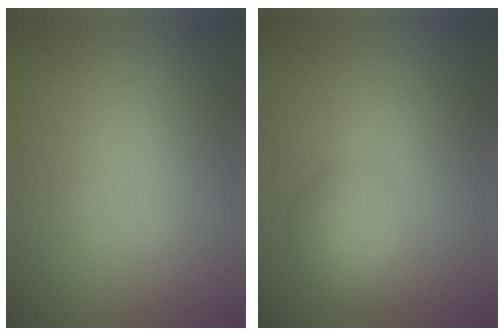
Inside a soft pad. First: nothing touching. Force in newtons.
{"total": 2.6, "press": 2.6, "slide": 0.1}